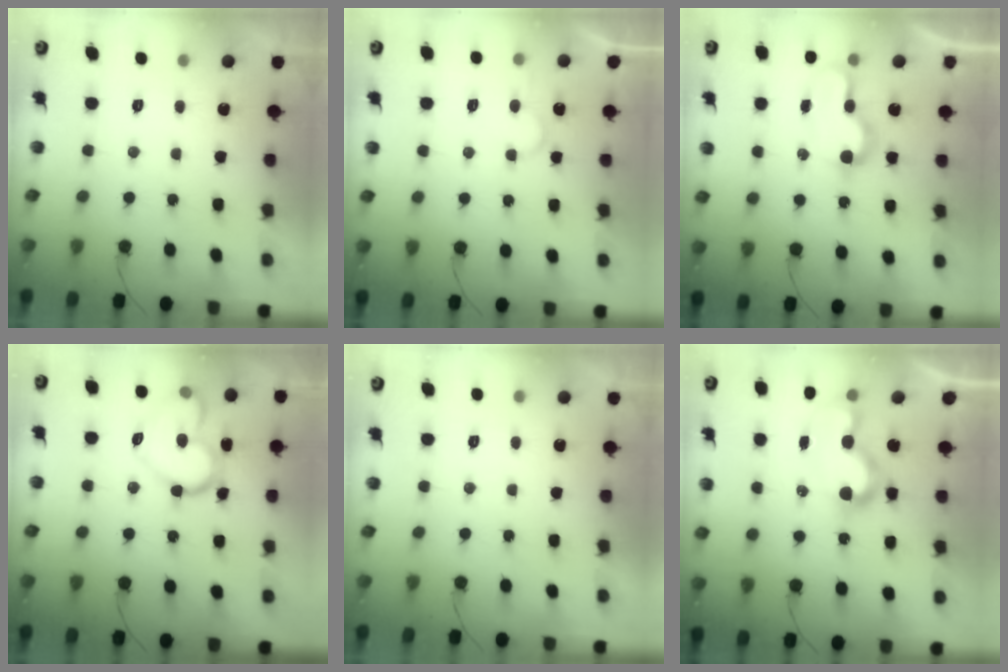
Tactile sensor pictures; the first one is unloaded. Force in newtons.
{"total": 5.1, "press": 5.1, "slide": 0.4}
{"total": 8.1, "press": 8.1, "slide": 0.2}
{"total": 15.8, "press": 15.8, "slide": 0.8}
{"total": 0.0}
{"total": 10.0, "press": 10.0, "slide": 0.6}